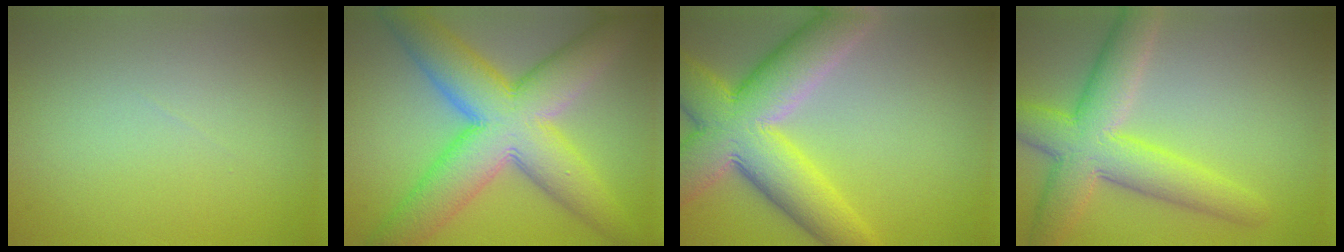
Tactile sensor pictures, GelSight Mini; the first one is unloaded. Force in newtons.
{"total": 12.1, "press": 12.1, "slide": 0.2}
{"total": 11.5, "press": 11.5, "slide": 0.8}
{"total": 7.1, "press": 7.1, "slide": 0.2}